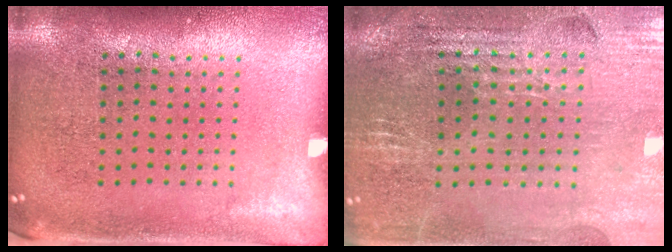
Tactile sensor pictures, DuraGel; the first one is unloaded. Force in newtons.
{"total": 2.7, "press": 2.7, "slide": 0.5}